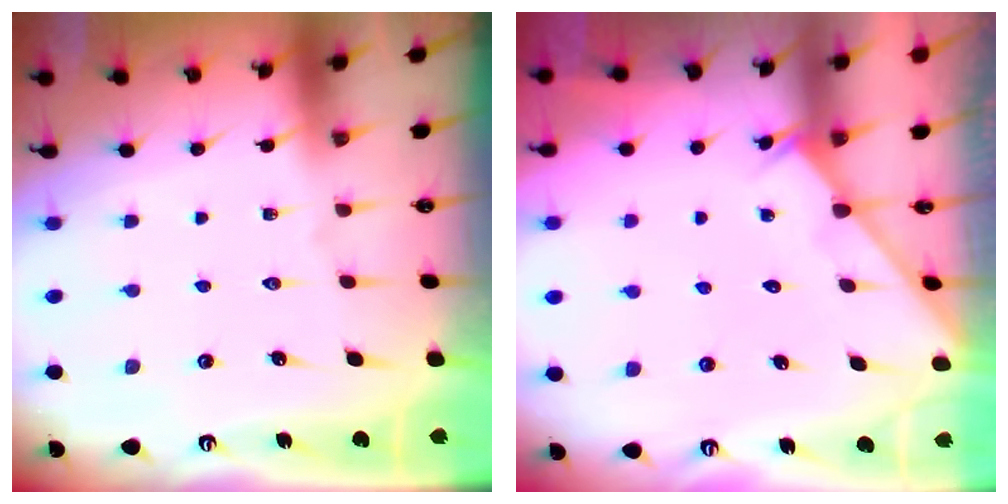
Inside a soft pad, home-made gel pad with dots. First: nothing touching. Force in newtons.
{"total": 2.0, "press": 2.0, "slide": 0.2}